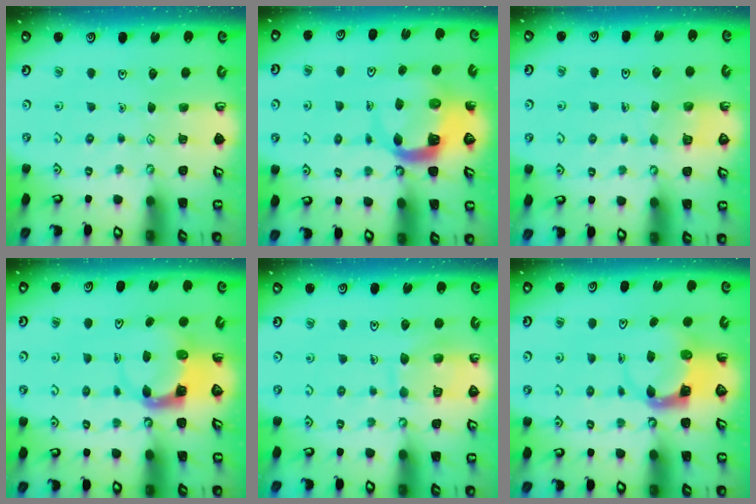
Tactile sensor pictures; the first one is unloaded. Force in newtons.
{"total": 5.8, "press": 5.7, "slide": 0.7}
{"total": 4.7, "press": 4.7, "slide": 0.4}
{"total": 3.6, "press": 3.5, "slide": 0.5}
{"total": 9.9, "press": 9.9, "slide": 0.9}
{"total": 3.7, "press": 3.6, "slide": 0.5}